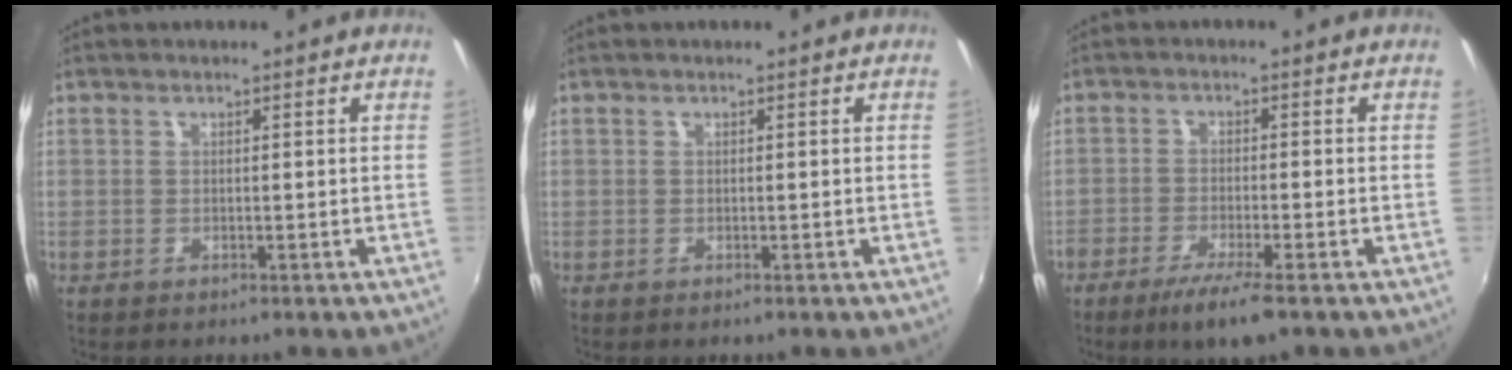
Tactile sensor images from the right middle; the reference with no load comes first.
{"total": 0.0}
{"total": 6.3, "force": [-4.4, 0.6, 4.5], "torque": [-0.104, -0.015, -0.079]}